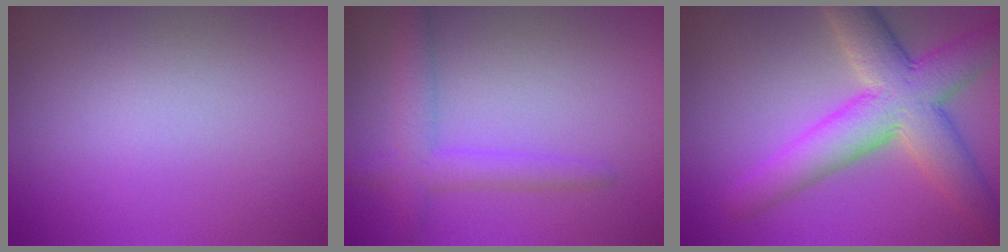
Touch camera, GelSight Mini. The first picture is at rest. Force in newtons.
{"total": 3.2, "press": 3.1, "slide": 0.2}
{"total": 8.5, "press": 8.5, "slide": 0.3}